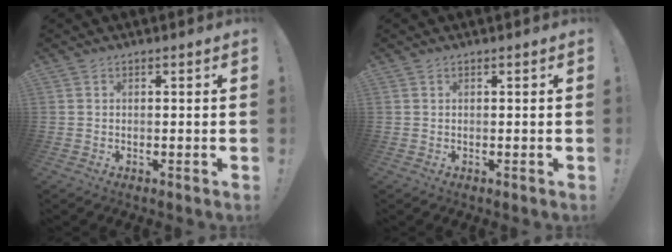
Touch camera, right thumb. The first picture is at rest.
{"total": 0.0}